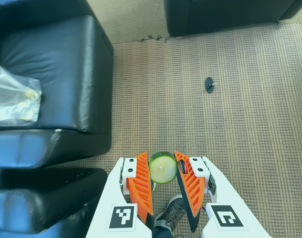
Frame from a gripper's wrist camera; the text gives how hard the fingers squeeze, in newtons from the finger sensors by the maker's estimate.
{"total": 8.5, "left": 8.4, "right": 8.6}